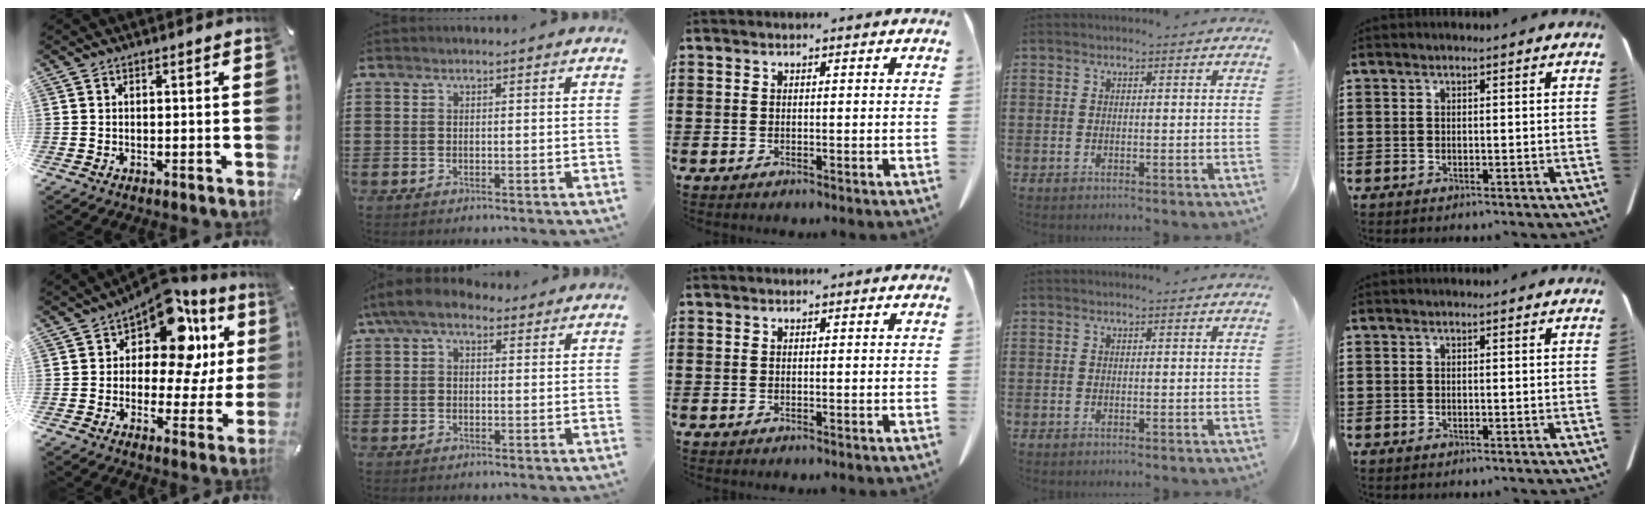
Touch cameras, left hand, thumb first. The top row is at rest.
{"thumb": {"total": 15.6, "force": [7.7, 8.6, 10.4], "torque": [-0.157, -0.056, 0.134]}, "index": {"total": 5.1, "force": [3.2, 2.2, 3.4], "torque": [-0.073, 0.004, 0.058]}}